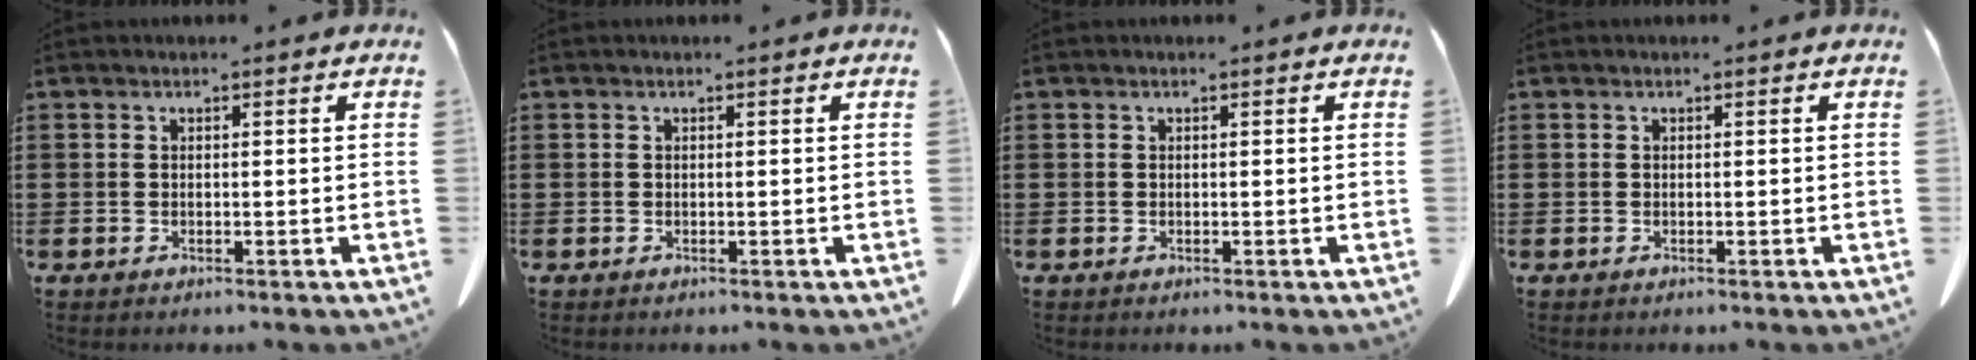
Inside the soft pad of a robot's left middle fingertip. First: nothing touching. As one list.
[{"total": 0.0}, {"total": 0.0}, {"total": 0.0}]